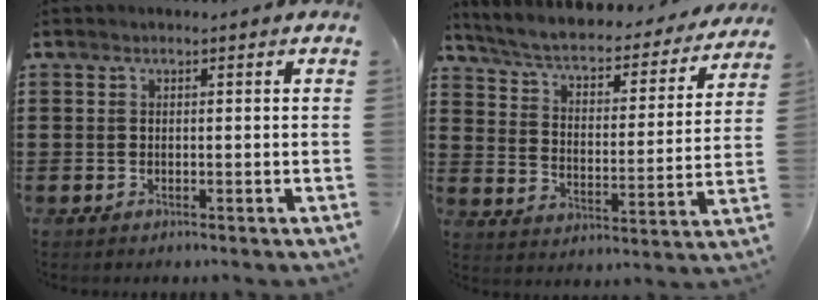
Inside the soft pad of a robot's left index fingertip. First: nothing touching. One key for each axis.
{"total": 4.0, "fx": 3.2, "fy": 1.0, "fz": 2.1, "tx": -0.060, "ty": -0.033, "tz": 0.045}